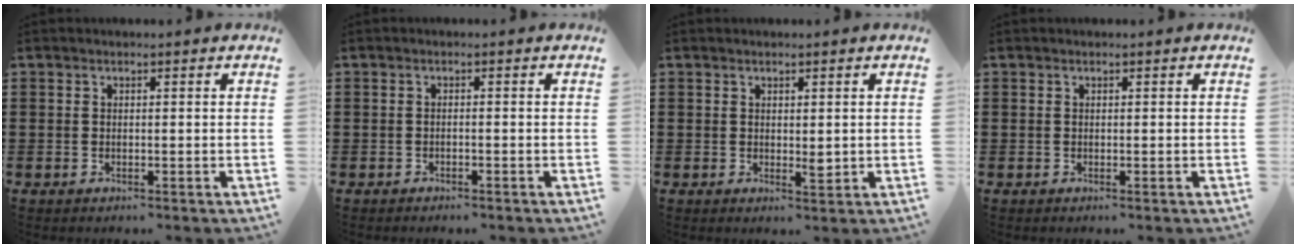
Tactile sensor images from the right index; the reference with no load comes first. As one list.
[{"total": 0.8, "force": [-0.7, 0.0, 0.2], "torque": [-0.005, -0.001, -0.015]}, {"total": 1.6, "force": [0.2, 0.8, 1.3], "torque": [-0.024, 0.000, 0.005]}, {"total": 0.0}]